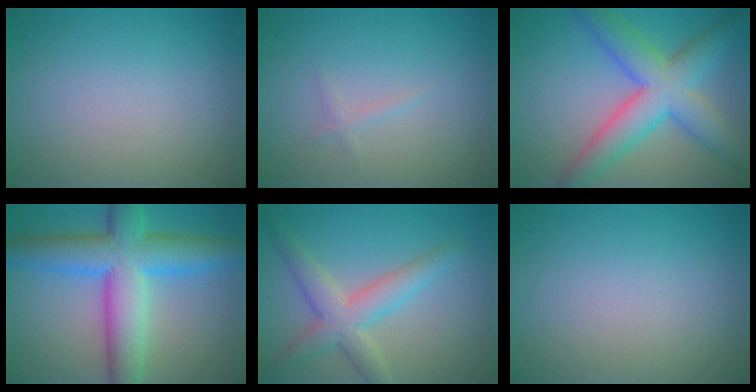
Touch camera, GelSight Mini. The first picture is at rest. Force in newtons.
{"total": 0.7, "press": 0.7, "slide": 0.0}
{"total": 7.7, "press": 7.7, "slide": 0.1}
{"total": 10.0, "press": 10.0, "slide": 0.1}
{"total": 4.5, "press": 4.5, "slide": 0.2}
{"total": 0.0}